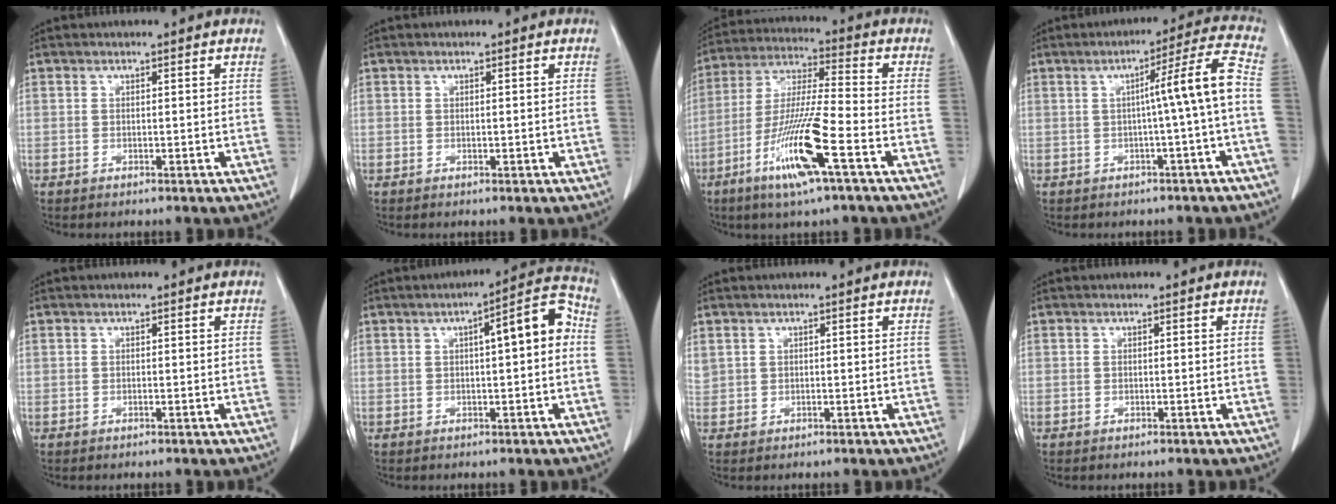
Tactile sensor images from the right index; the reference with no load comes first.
{"total": 0.6, "force": [-0.1, 0.3, 0.5], "torque": [-0.011, 0.001, 0.003]}
{"total": 14.1, "force": [-6.4, 0.4, 12.6], "torque": [-0.253, -0.018, -0.121]}
{"total": 7.8, "force": [-0.8, -1.5, 7.6], "torque": [-0.108, 0.018, -0.011]}
{"total": 0.0}
{"total": 7.9, "force": [0.8, 1.5, 7.8], "torque": [-0.103, 0.029, 0.006]}
{"total": 1.5, "force": [0.8, 1.2, 0.5], "torque": [-0.021, 0.016, 0.021]}
{"total": 0.0}